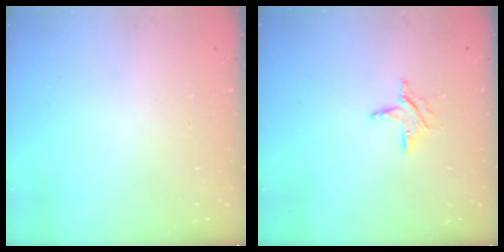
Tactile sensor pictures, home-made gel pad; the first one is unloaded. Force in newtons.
{"total": 6.5, "press": 6.5, "slide": 0.2}